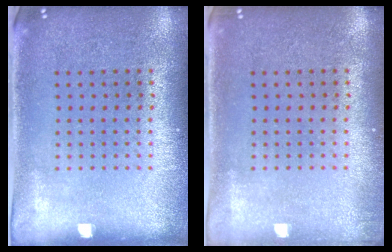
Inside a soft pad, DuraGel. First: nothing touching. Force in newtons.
{"total": 0.7, "press": 0.7, "slide": 0.2}